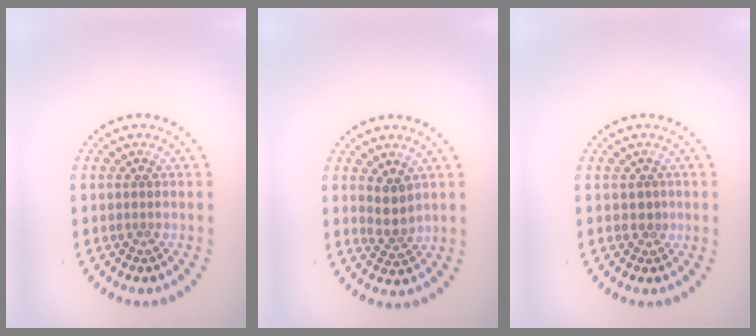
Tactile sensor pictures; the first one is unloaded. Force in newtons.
{"total": 2.2, "press": 1.8, "slide": 1.2}
{"total": 0.7, "press": 0.5, "slide": 0.5}